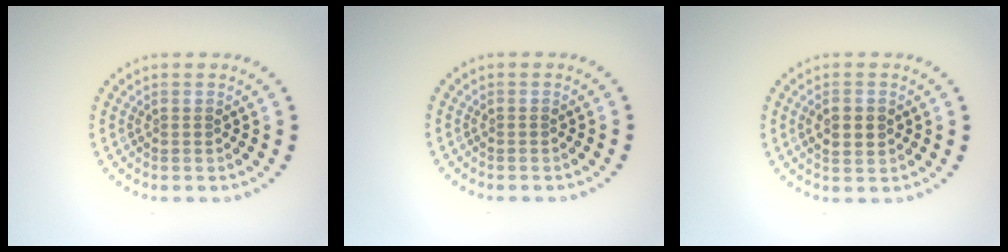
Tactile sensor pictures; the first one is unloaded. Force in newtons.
{"total": 0.0}
{"total": 2.3, "press": 2.3, "slide": 0.1}